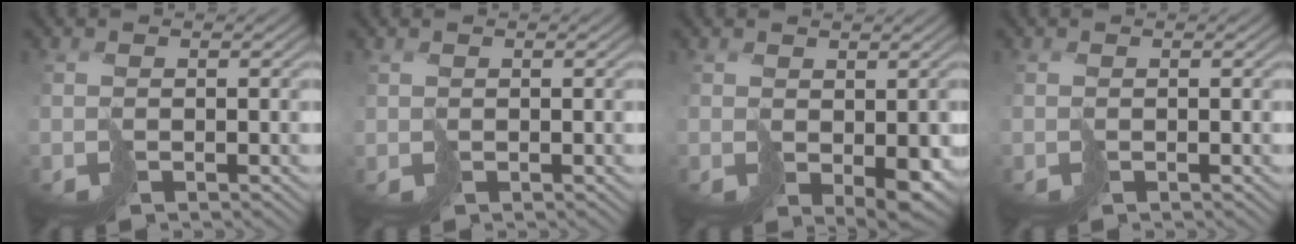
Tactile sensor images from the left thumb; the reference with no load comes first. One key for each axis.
{"total": 0.6, "fx": 0.2, "fy": 0.5, "fz": -0.1, "tx": 0.004, "ty": -0.003, "tz": 0.008}
{"total": 4.4, "fx": -0.6, "fy": 2.9, "fz": 3.2, "tx": -0.055, "ty": -0.027, "tz": 0.007}
{"total": 0.0}